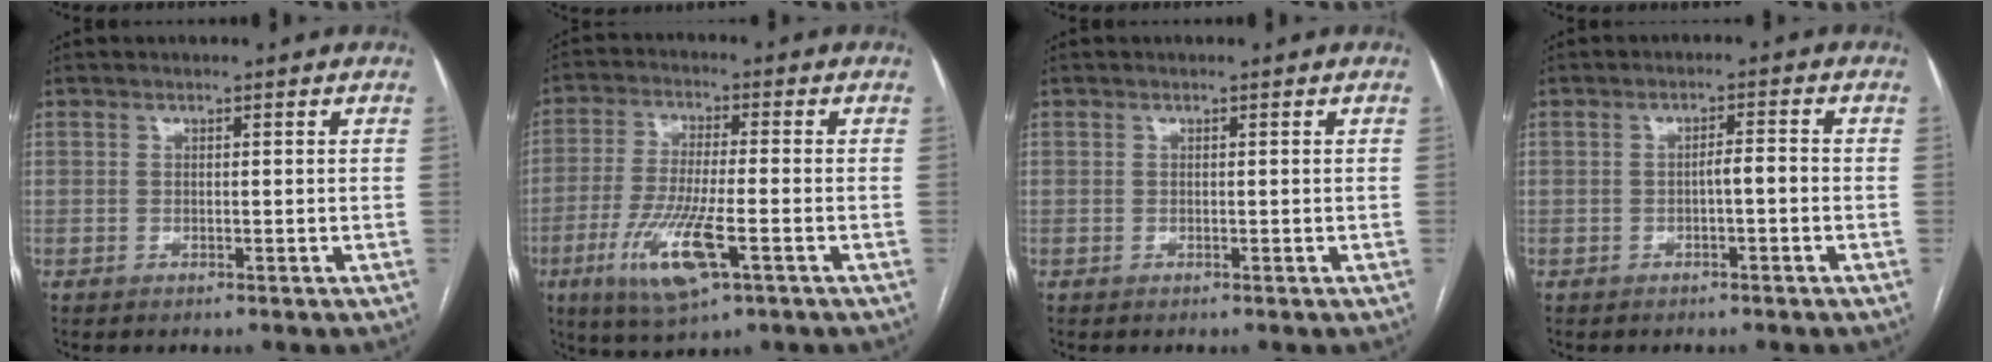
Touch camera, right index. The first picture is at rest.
{"total": 11.3, "force": [-4.5, 1.8, 10.2], "torque": [-0.211, -0.021, -0.079]}
{"total": 0.0}
{"total": 2.2, "force": [-0.7, 0.4, 2.1], "torque": [-0.031, 0.005, -0.011]}